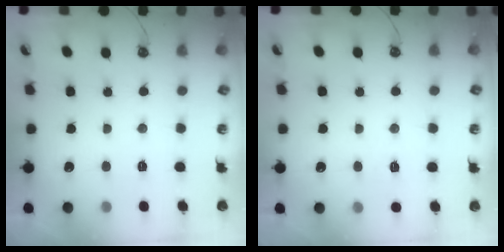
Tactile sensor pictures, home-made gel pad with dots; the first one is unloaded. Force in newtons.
{"total": 4.0, "press": 4.0, "slide": 0.4}